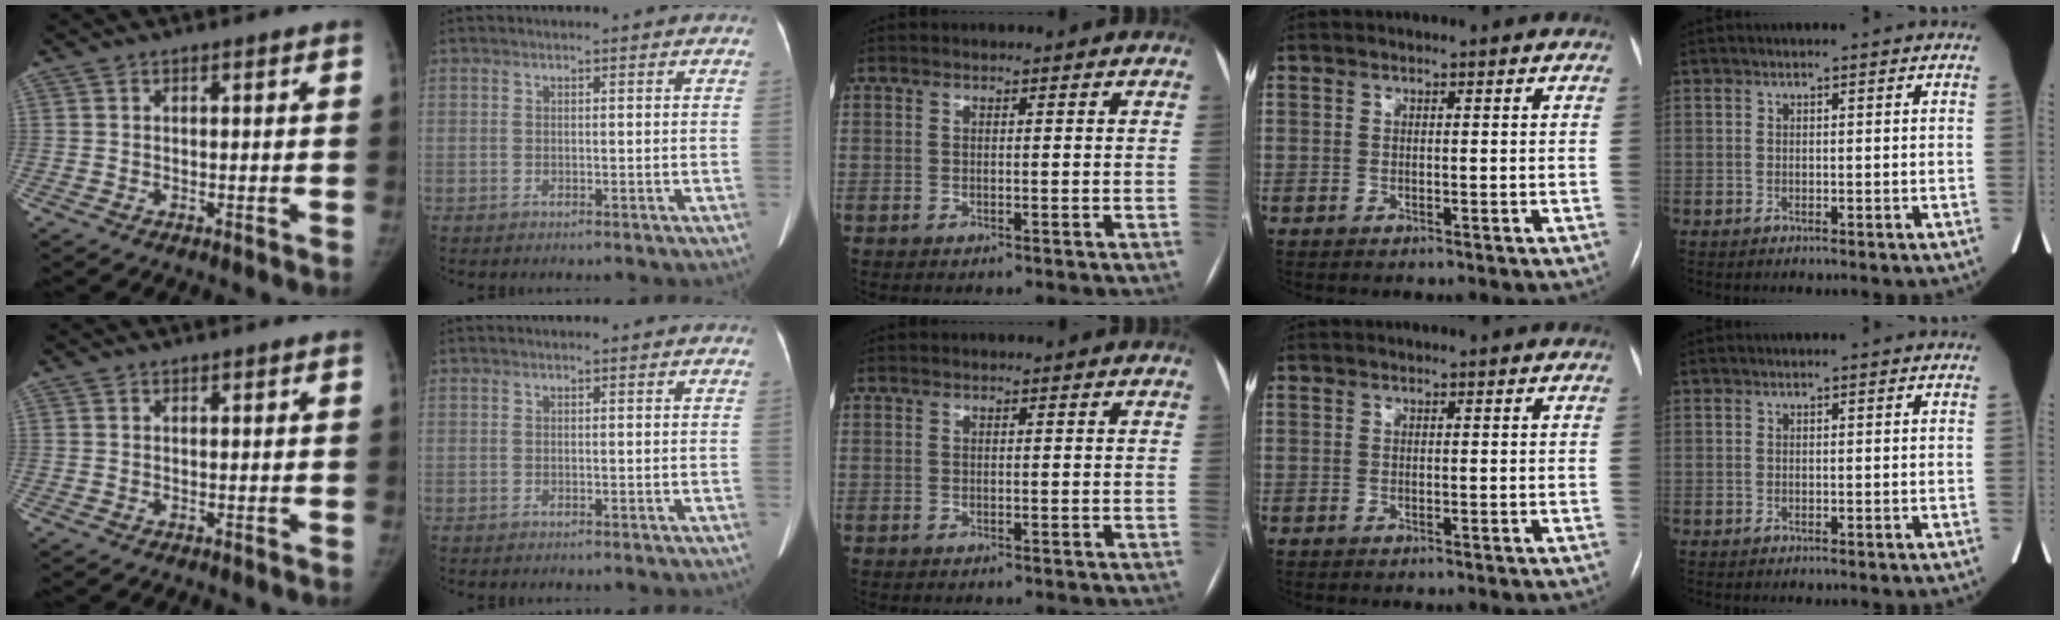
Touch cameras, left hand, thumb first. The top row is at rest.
{}